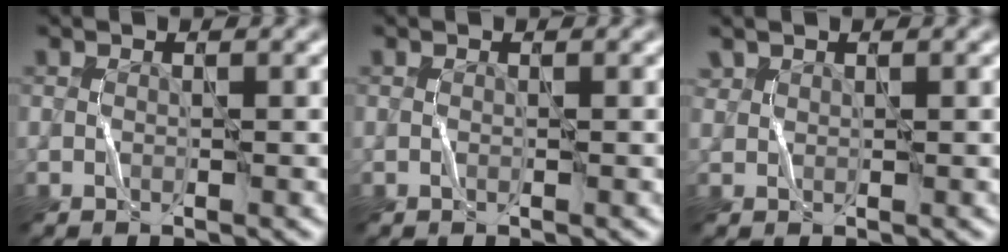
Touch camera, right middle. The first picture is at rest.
{"total": 0.0}
{"total": 0.7, "force": [0.5, 0.0, -0.5], "torque": [0.009, -0.001, 0.011]}